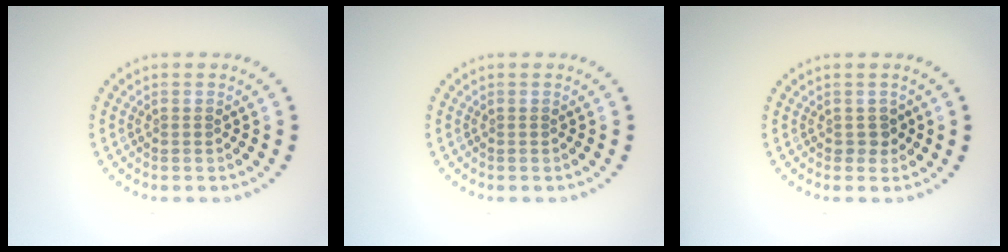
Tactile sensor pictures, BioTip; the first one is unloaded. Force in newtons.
{"total": 0.0}
{"total": 1.1, "press": 0.9, "slide": 0.6}